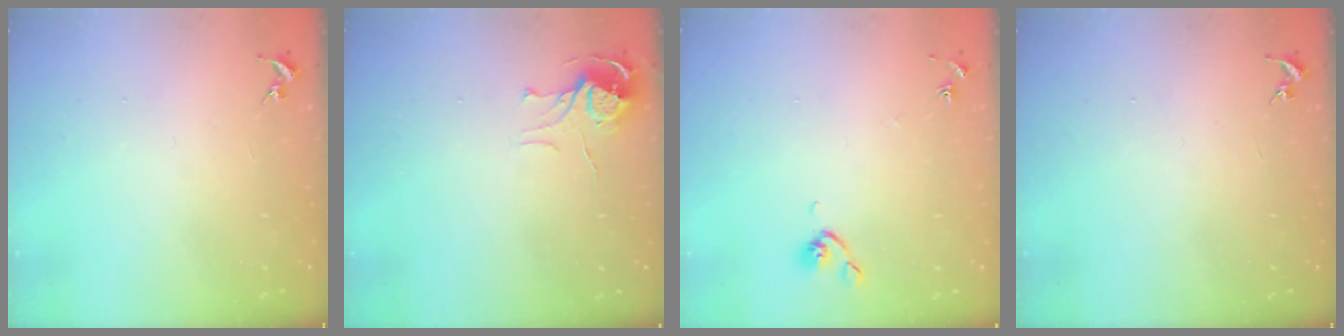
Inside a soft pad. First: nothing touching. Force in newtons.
{"total": 7.0, "press": 7.0, "slide": 0.6}
{"total": 5.9, "press": 5.8, "slide": 0.8}
{"total": 0.0}